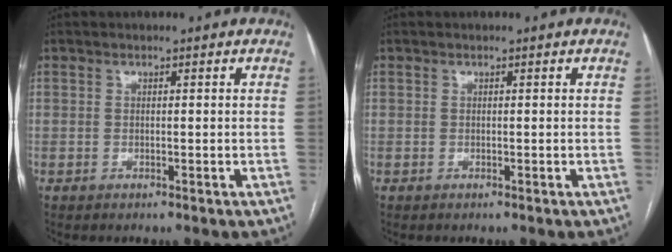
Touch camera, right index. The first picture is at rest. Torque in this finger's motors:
{"motor_torque": [0.00, 0.00, 0.00, 0.00]}